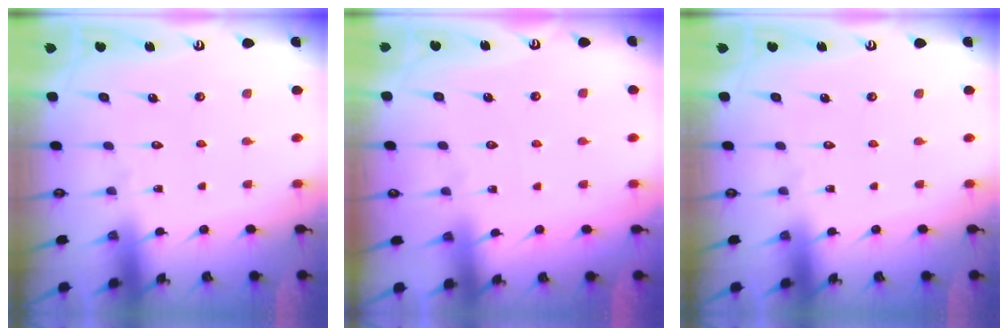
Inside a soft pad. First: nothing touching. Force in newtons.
{"total": 1.6, "press": 1.6, "slide": 0.3}
{"total": 0.0}